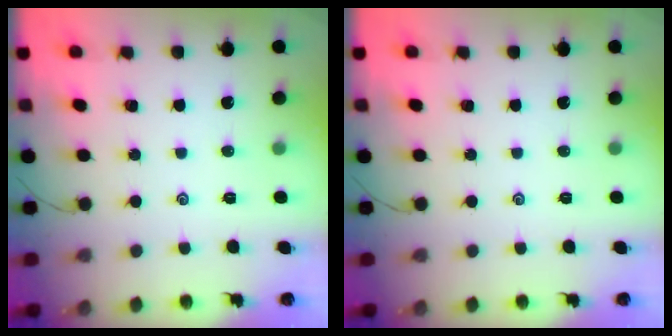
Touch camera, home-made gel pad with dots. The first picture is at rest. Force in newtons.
{"total": 0.0}